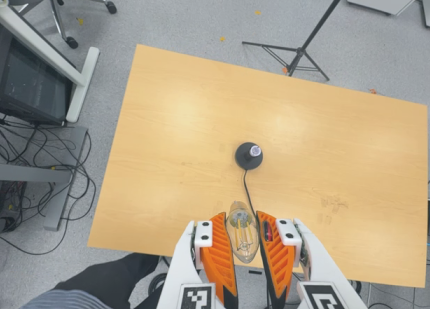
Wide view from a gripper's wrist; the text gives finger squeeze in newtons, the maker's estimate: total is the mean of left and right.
{"total": 18.7, "left": 22.0, "right": 15.5}